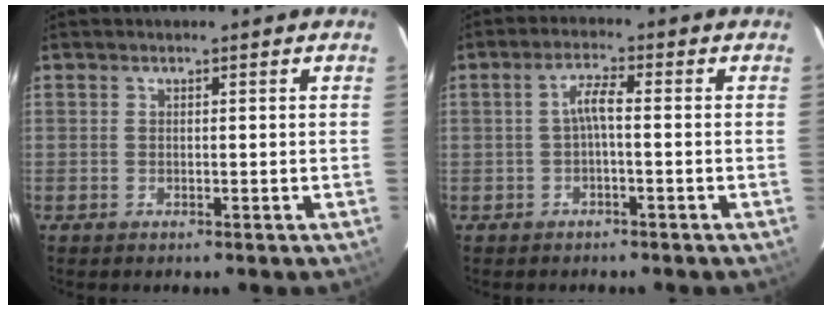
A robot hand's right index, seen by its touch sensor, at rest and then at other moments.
{"total": 2.9, "force": [-0.7, 0.3, 2.8], "torque": [-0.056, 0.008, -0.012]}